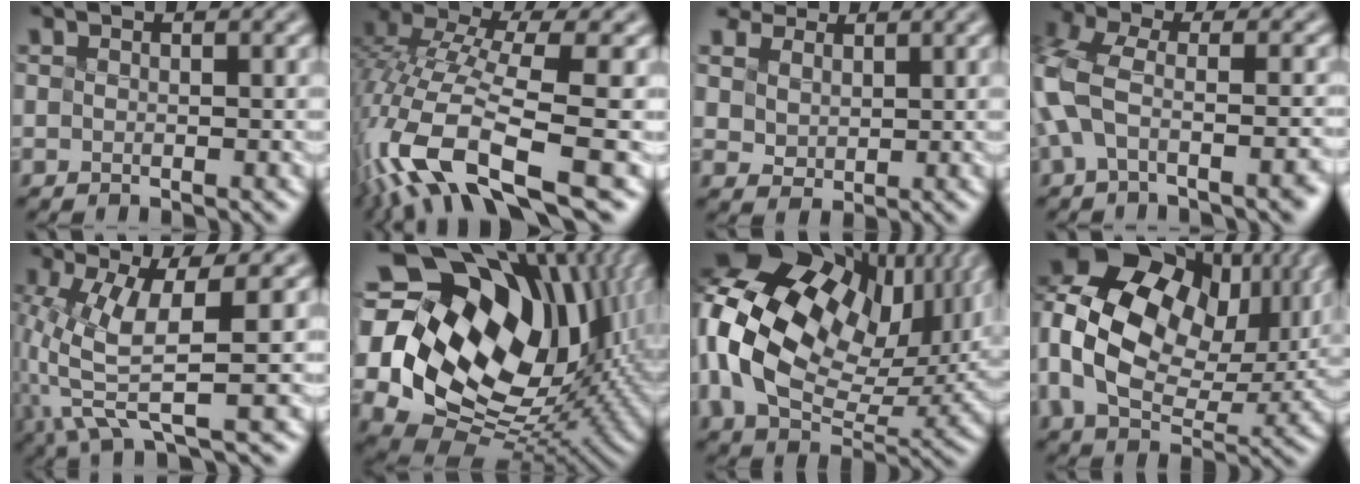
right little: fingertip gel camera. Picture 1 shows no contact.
{"total": 11.1, "force": [-6.3, 2.7, 8.7], "torque": [-0.211, -0.009, -0.078]}
{"total": 5.0, "force": [3.7, 3.3, 1.0], "torque": [-0.089, 0.001, 0.098]}
{"total": 6.0, "force": [-4.1, 1.8, 3.9], "torque": [-0.120, -0.016, -0.050]}
{"total": 4.7, "force": [-1.9, 0.1, 4.3], "torque": [-0.127, -0.018, -0.006]}
{"total": 19.0, "force": [4.7, 14.0, 12.0], "torque": [-0.272, 0.013, 0.131]}
{"total": 15.8, "force": [3.5, 11.0, 10.8], "torque": [-0.242, 0.003, 0.105]}
{"total": 14.5, "force": [3.4, 10.8, 9.1], "torque": [-0.212, 0.017, 0.098]}